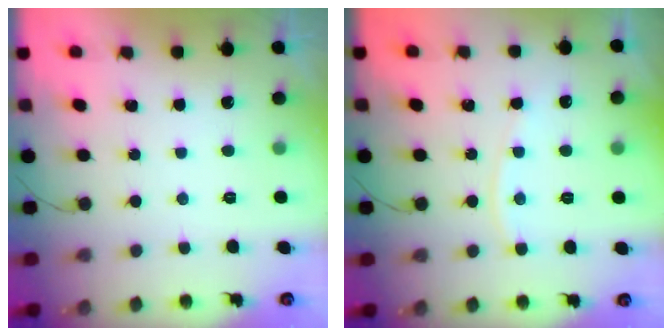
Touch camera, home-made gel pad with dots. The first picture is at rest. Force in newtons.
{"total": 3.1, "press": 3.0, "slide": 0.4}